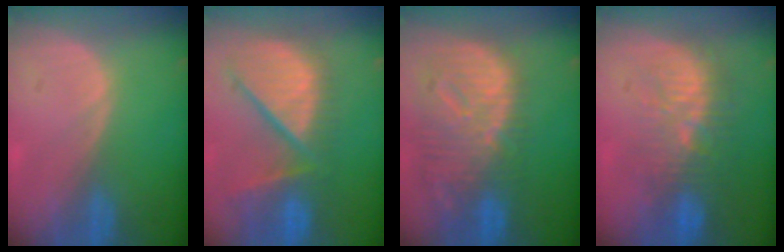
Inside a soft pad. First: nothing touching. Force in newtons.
{"total": 12.3, "press": 10.6, "slide": 6.3}
{"total": 12.5, "press": 10.8, "slide": 6.3}
{"total": 9.5, "press": 8.9, "slide": 3.2}